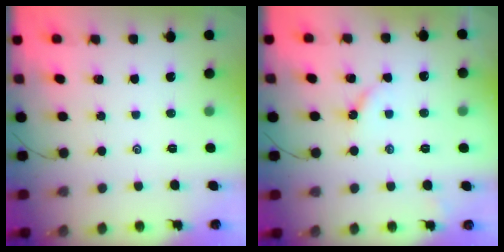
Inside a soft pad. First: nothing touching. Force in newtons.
{"total": 3.8, "press": 3.8, "slide": 0.4}